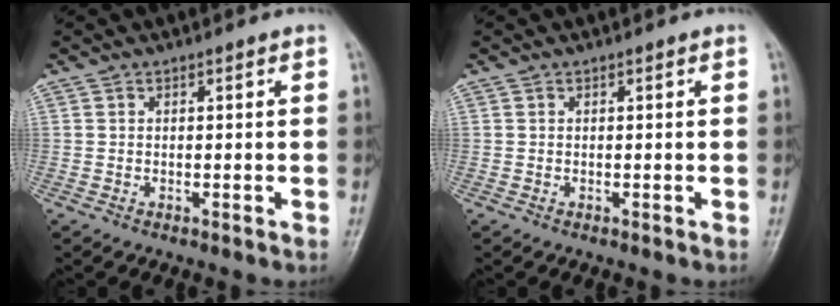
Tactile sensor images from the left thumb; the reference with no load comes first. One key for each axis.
{"total": 0.0}